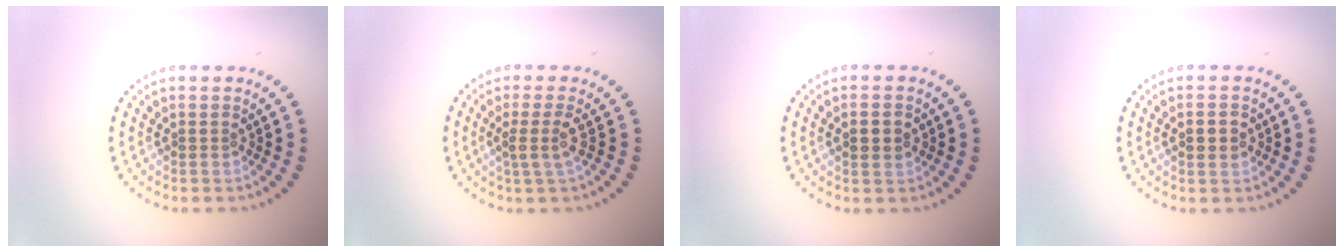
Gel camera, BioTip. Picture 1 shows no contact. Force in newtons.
{"total": 2.0, "press": 1.5, "slide": 1.3}
{"total": 2.1, "press": 2.1, "slide": 0.3}
{"total": 2.4, "press": 2.4, "slide": 0.0}